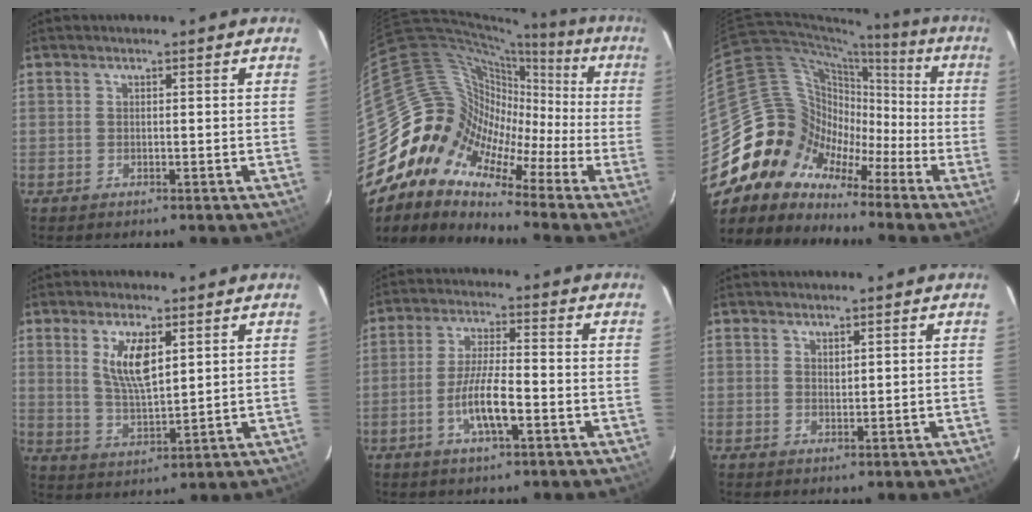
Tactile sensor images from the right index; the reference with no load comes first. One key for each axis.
{"total": 10.7, "fx": -4.8, "fy": 8.6, "fz": 4.4, "tx": -0.062, "ty": 0.020, "tz": -0.121}
{"total": 13.7, "fx": -7.9, "fy": 11.1, "fz": 1.7, "tx": -0.043, "ty": 0.054, "tz": -0.157}
{"total": 8.0, "fx": 3.1, "fy": 2.8, "fz": 6.8, "tx": -0.125, "ty": -0.004, "tz": 0.067}
{"total": 7.9, "fx": -3.1, "fy": 1.5, "fz": 7.1, "tx": -0.141, "ty": -0.003, "tz": -0.057}
{"total": 1.0, "fx": 0.7, "fy": 0.5, "fz": 0.5, "tx": -0.006, "ty": 0.001, "tz": 0.014}